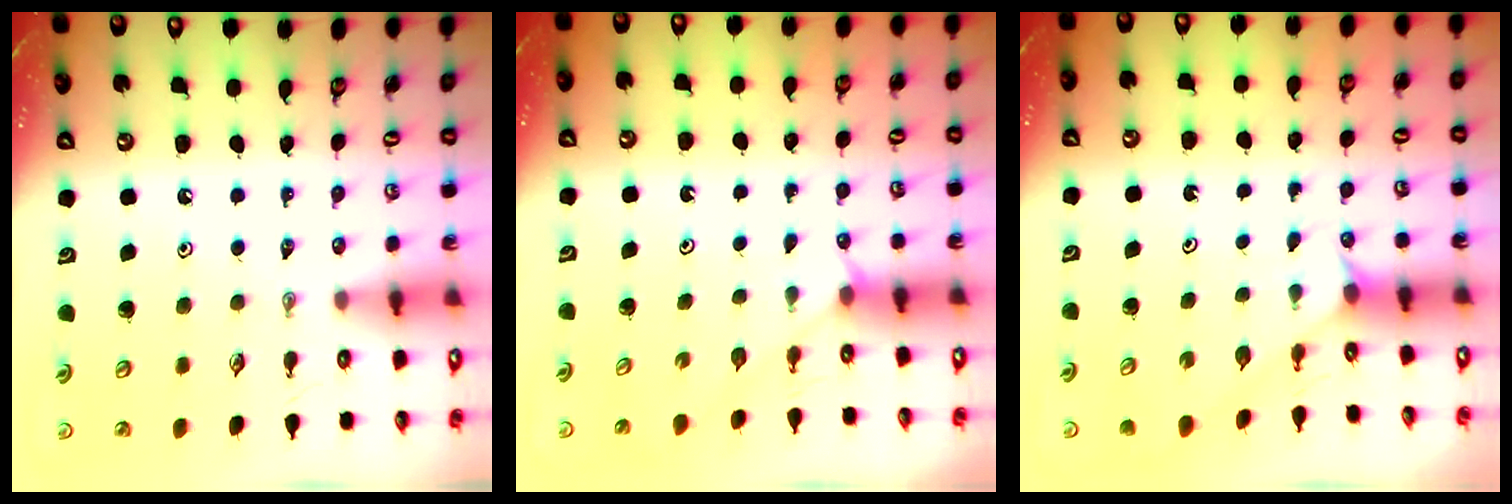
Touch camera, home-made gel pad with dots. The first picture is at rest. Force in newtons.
{"total": 1.9, "press": 1.9, "slide": 0.3}
{"total": 3.2, "press": 3.2, "slide": 0.3}